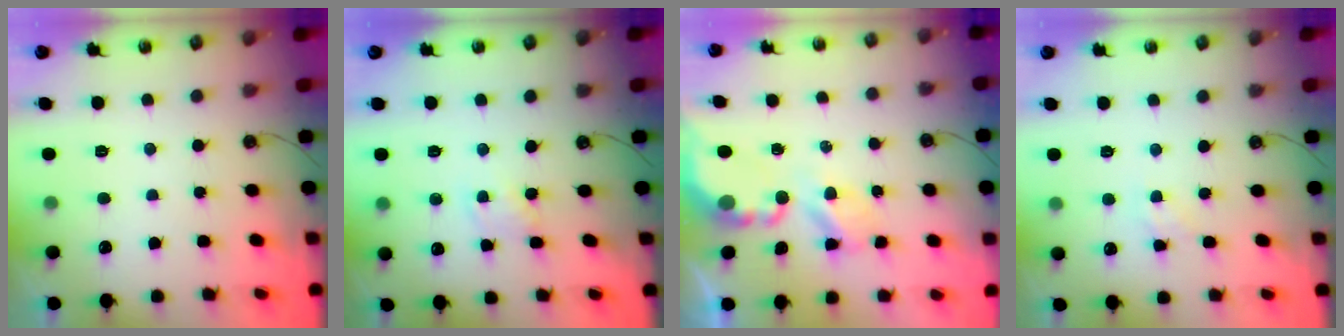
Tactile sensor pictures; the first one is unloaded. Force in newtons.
{"total": 2.7, "press": 2.7, "slide": 0.2}
{"total": 4.7, "press": 4.7, "slide": 0.2}
{"total": 1.6, "press": 1.6, "slide": 0.3}